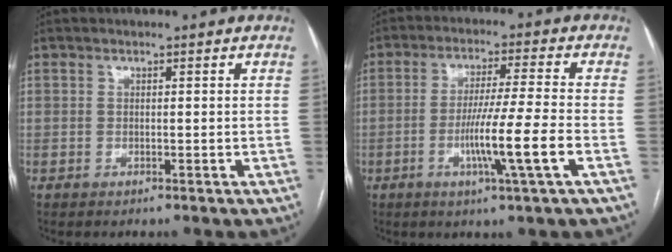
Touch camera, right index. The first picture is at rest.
{"total": 9.6, "force": [-3.1, -1.4, 9.0], "torque": [-0.166, -0.013, -0.057]}